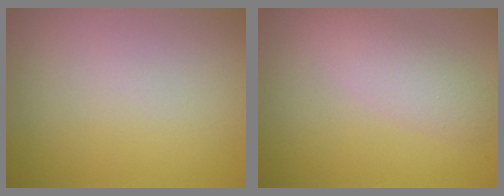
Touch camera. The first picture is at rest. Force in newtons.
{"total": 2.8, "press": 2.8, "slide": 0.1}